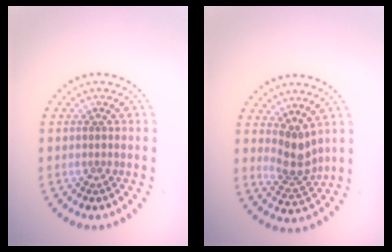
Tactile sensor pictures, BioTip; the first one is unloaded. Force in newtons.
{"total": 2.8, "press": 2.2, "slide": 1.8}